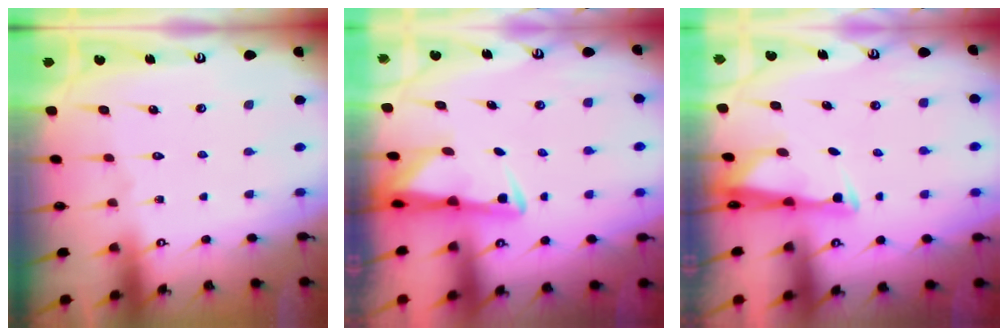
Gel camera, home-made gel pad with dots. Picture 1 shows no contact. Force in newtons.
{"total": 2.9, "press": 2.8, "slide": 0.5}
{"total": 2.9, "press": 2.8, "slide": 0.8}